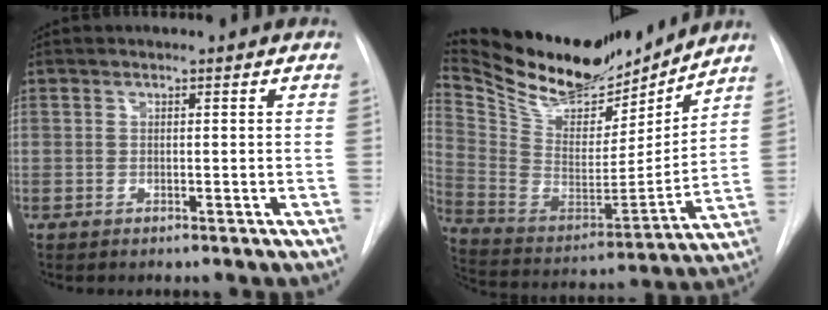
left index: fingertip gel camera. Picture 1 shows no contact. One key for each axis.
{"total": 23.5, "fx": 20.7, "fy": 7.1, "fz": 8.7, "tx": -0.176, "ty": -0.020, "tz": 0.338}